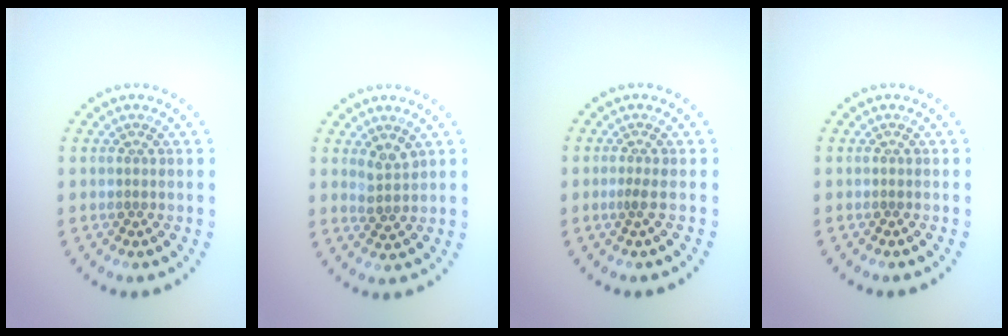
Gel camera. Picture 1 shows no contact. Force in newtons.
{"total": 1.8, "press": 1.4, "slide": 1.0}
{"total": 0.7, "press": 0.4, "slide": 0.5}
{"total": 0.0}